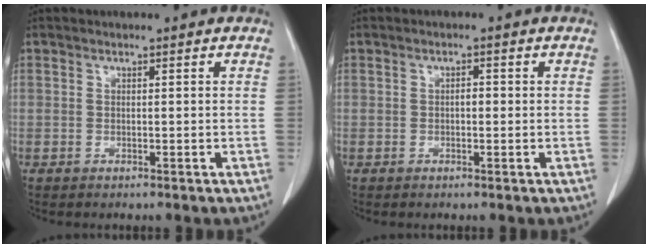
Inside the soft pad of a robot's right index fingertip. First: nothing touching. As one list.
[{"total": 1.1, "force": [-0.1, 0.6, 1.0], "torque": [-0.013, 0.004, -0.003]}]